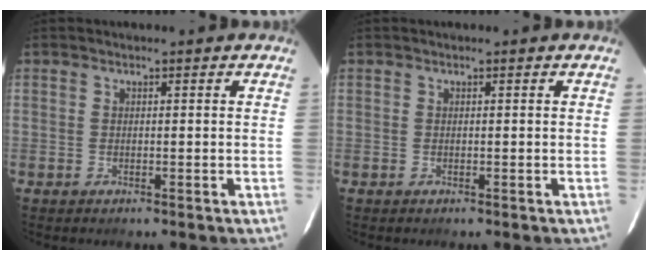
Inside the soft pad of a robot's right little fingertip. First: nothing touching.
{"total": 0.0}